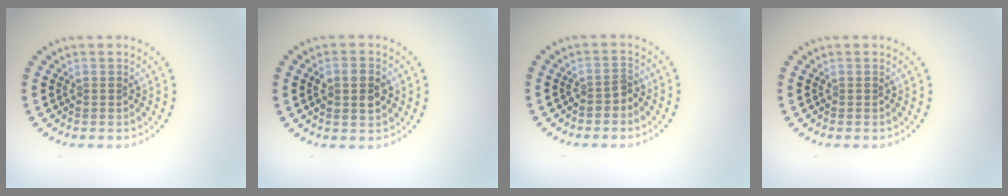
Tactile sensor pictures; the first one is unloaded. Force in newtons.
{"total": 2.7, "press": 2.7, "slide": 0.2}
{"total": 1.4, "press": 1.1, "slide": 0.8}
{"total": 0.0}